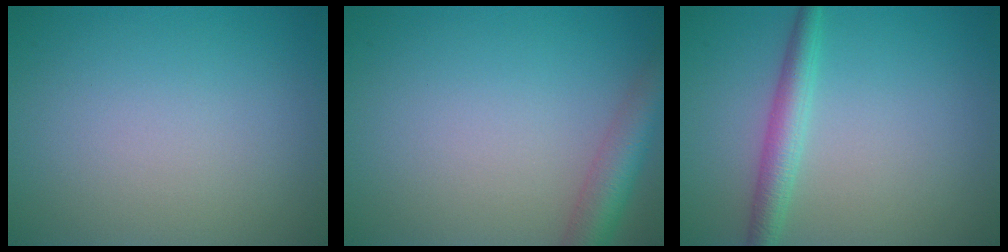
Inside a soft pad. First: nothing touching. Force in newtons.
{"total": 4.0, "press": 4.0, "slide": 0.3}
{"total": 2.8, "press": 2.8, "slide": 0.1}